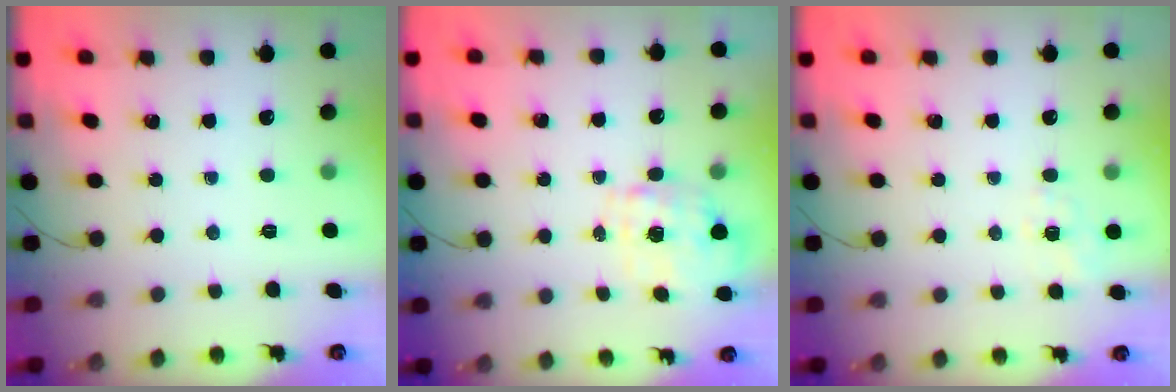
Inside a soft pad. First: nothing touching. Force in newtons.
{"total": 1.6, "press": 1.5, "slide": 0.5}
{"total": 4.5, "press": 4.1, "slide": 1.8}